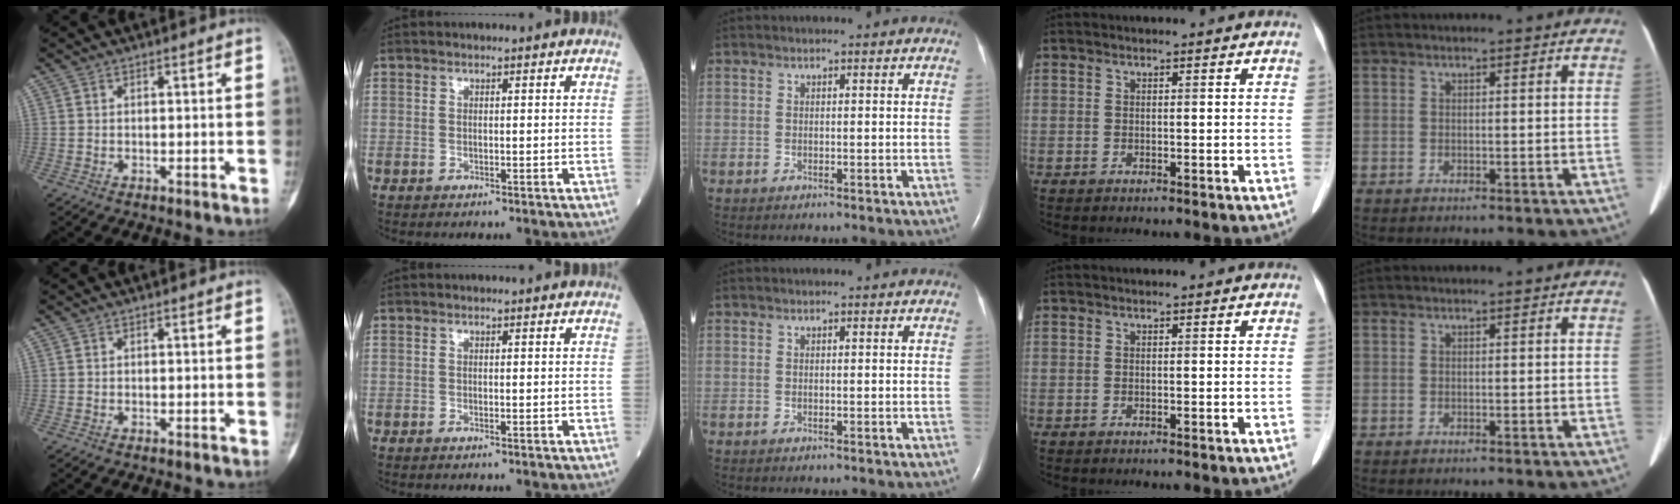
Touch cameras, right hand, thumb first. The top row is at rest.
{}